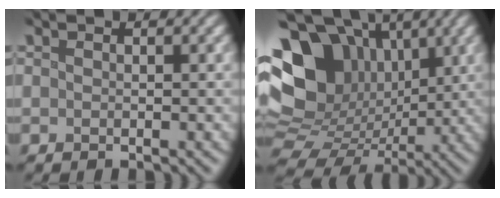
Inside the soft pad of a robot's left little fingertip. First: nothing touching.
{"total": 13.7, "force": [3.6, 10.3, 8.3], "torque": [-0.168, 0.007, 0.066]}